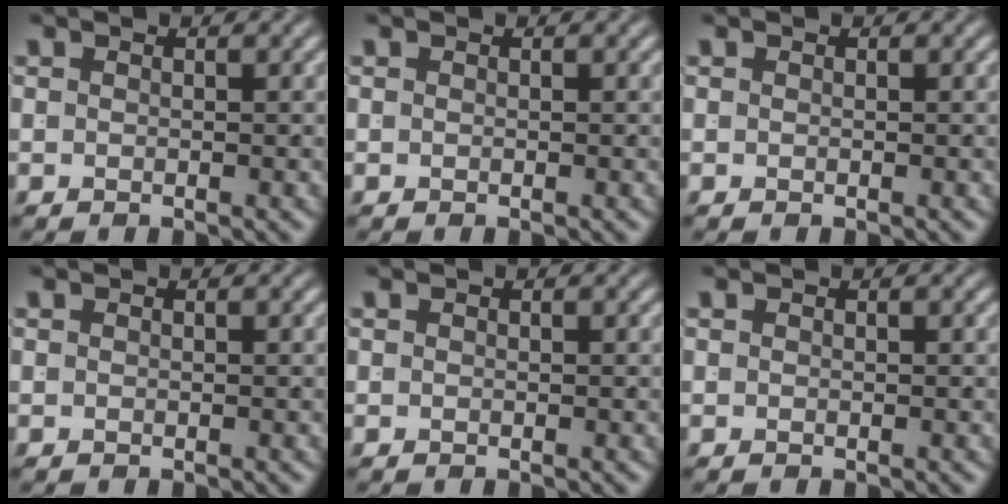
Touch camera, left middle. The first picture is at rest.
{"total": 0.0}
{"total": 0.0}
{"total": 0.0}
{"total": 0.0}
{"total": 0.0}